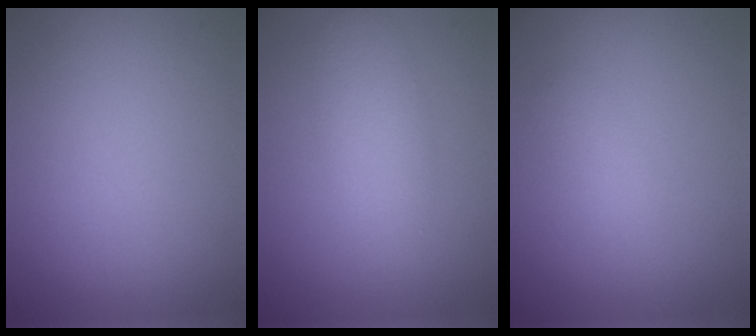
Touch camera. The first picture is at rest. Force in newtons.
{"total": 2.9, "press": 2.9, "slide": 0.1}
{"total": 1.4, "press": 1.4, "slide": 0.1}